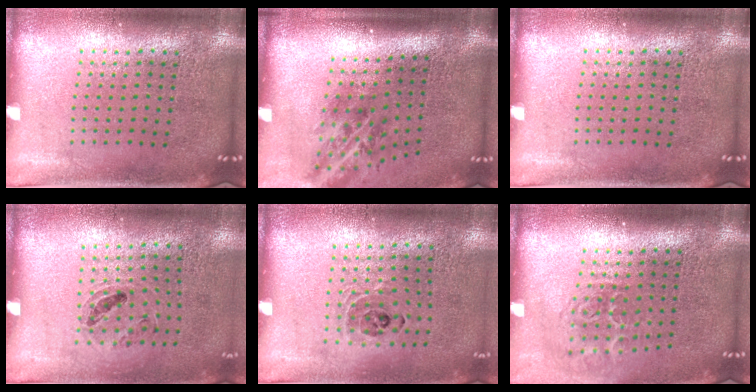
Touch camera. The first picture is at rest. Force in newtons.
{"total": 1.9, "press": 1.3, "slide": 1.5}
{"total": 0.0}
{"total": 0.9, "press": 0.8, "slide": 0.3}
{"total": 0.8, "press": 0.8, "slide": 0.2}
{"total": 2.0, "press": 1.3, "slide": 1.5}